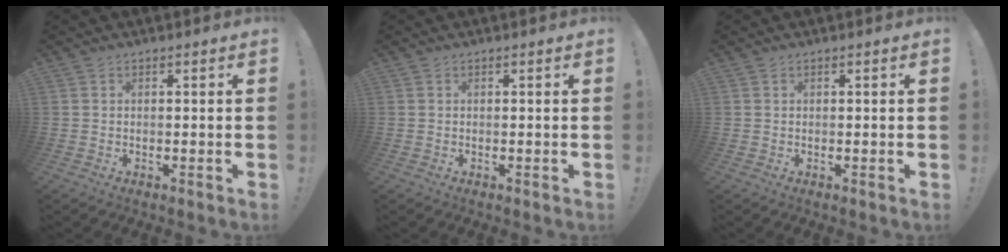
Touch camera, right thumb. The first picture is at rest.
{"total": 0.0}
{"total": 0.0}